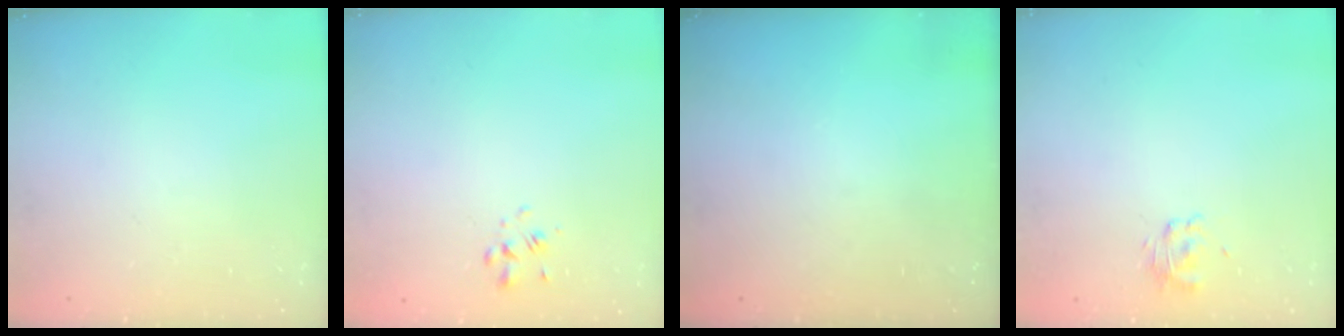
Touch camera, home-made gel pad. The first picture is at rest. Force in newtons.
{"total": 0.9, "press": 0.7, "slide": 0.6}
{"total": 0.0}
{"total": 2.9, "press": 2.8, "slide": 0.7}